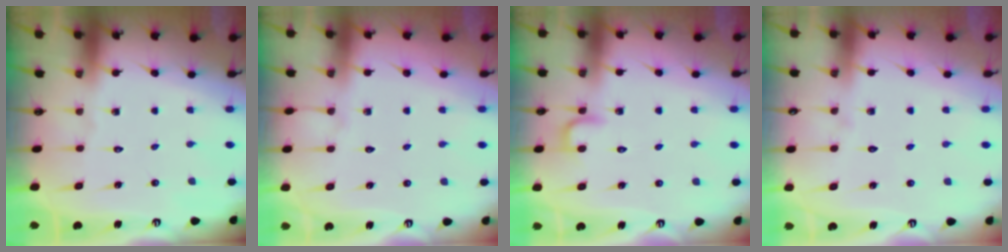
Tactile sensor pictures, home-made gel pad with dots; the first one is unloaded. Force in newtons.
{"total": 2.5, "press": 2.5, "slide": 0.4}
{"total": 4.0, "press": 3.9, "slide": 0.6}
{"total": 2.1, "press": 2.1, "slide": 0.2}